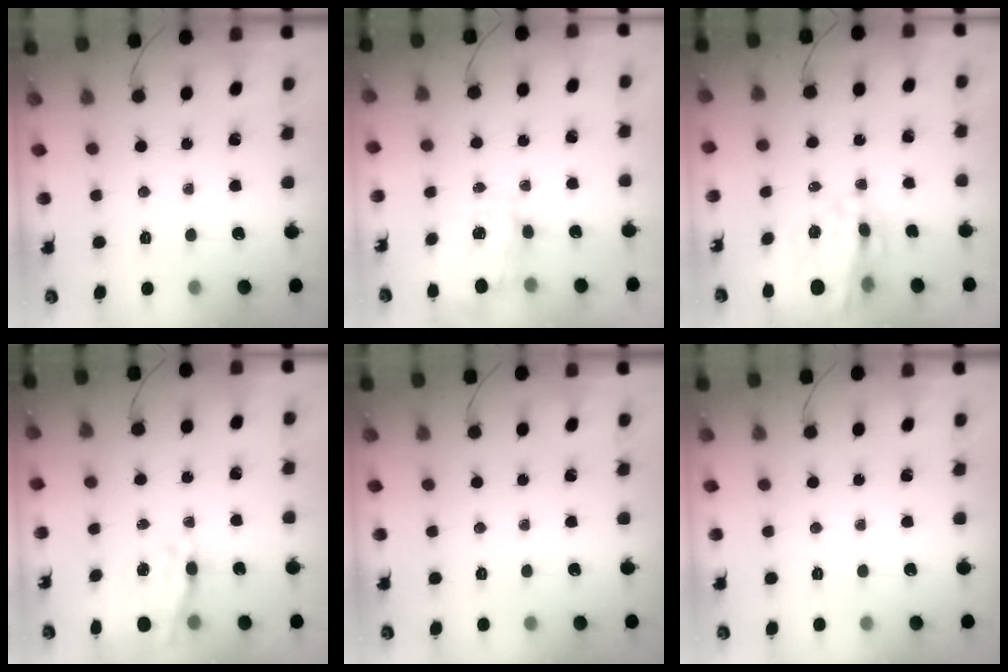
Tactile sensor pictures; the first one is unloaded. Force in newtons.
{"total": 3.6, "press": 3.5, "slide": 1.0}
{"total": 23.5, "press": 23.0, "slide": 4.9}
{"total": 8.6, "press": 7.7, "slide": 3.8}
{"total": 0.0}
{"total": 0.0}